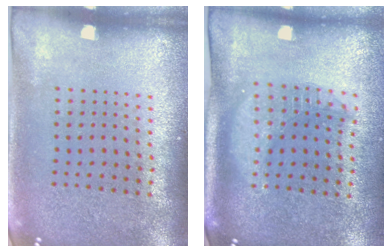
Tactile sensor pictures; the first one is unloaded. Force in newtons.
{"total": 1.8, "press": 1.5, "slide": 0.9}